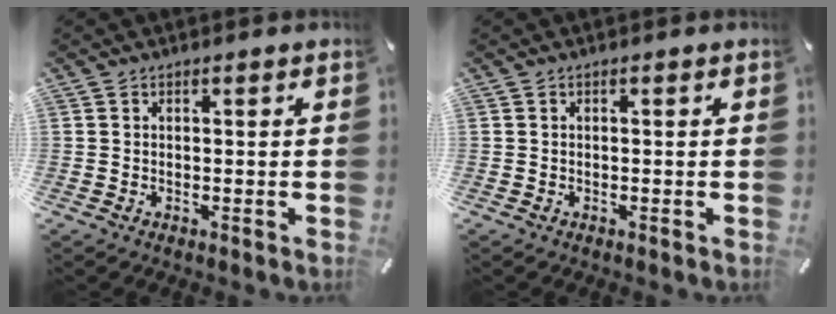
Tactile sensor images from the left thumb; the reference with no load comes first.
{"total": 0.0}